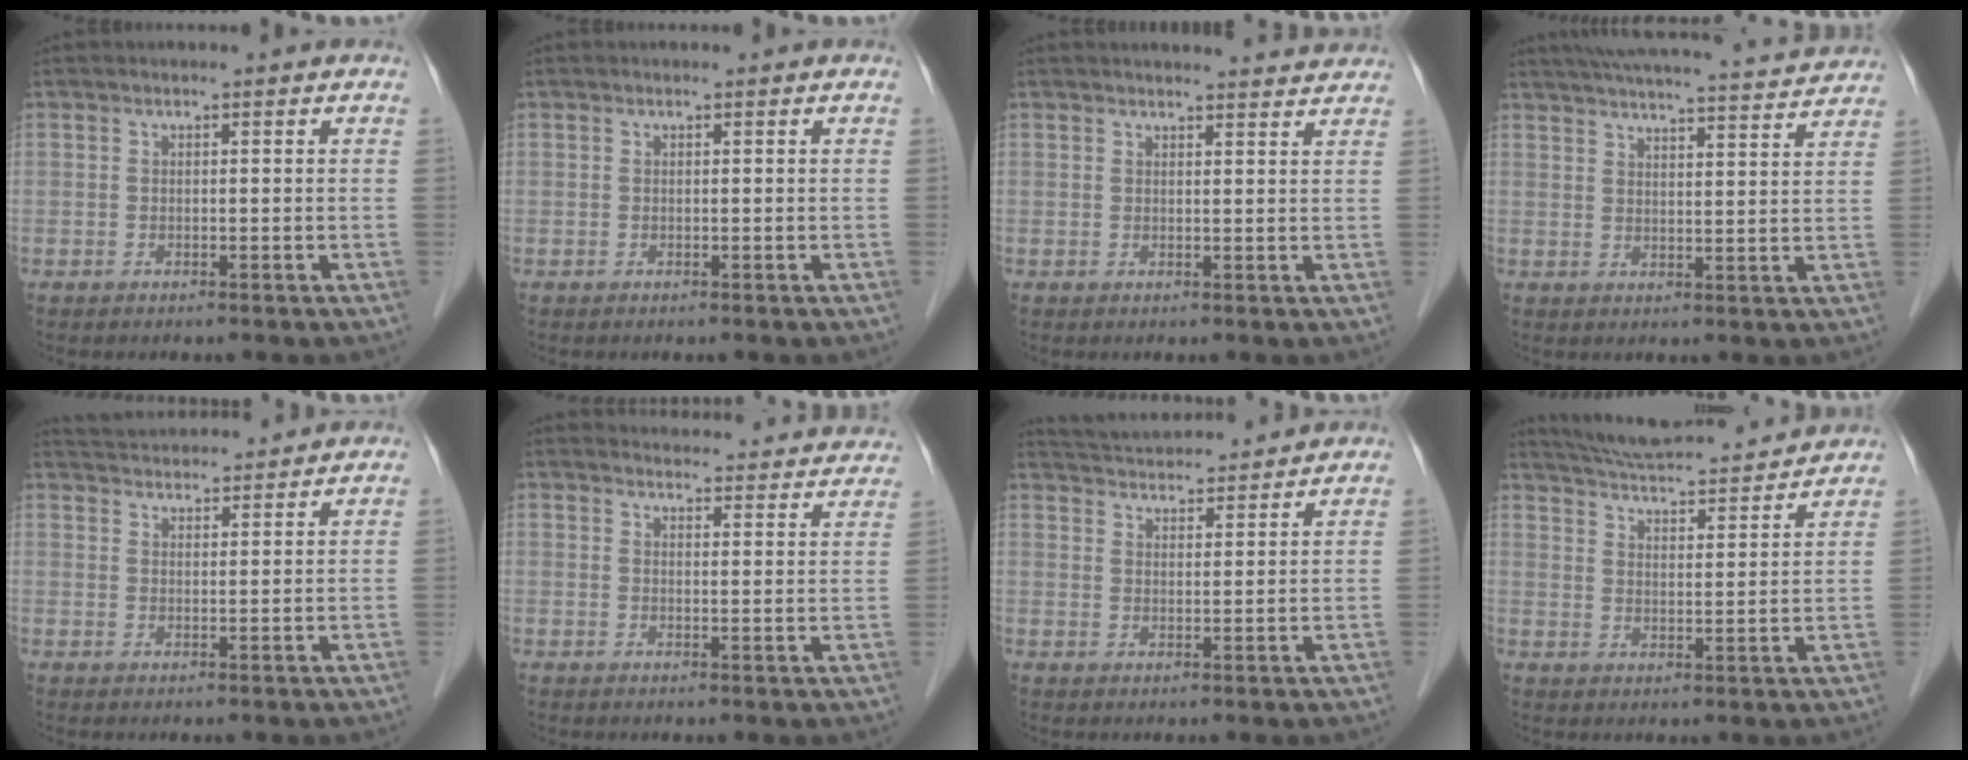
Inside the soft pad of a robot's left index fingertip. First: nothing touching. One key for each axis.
{"total": 0.0}
{"total": 7.8, "fx": 7.6, "fy": 0.6, "fz": 1.7, "tx": -0.015, "ty": 0.005, "tz": 0.073}
{"total": 21.1, "fx": 19.7, "fy": 1.6, "fz": 7.4, "tx": -0.120, "ty": 0.005, "tz": 0.254}
{"total": 9.5, "fx": 9.2, "fy": 1.1, "fz": 2.1, "tx": -0.040, "ty": 0.028, "tz": 0.136}
{"total": 19.2, "fx": 18.8, "fy": 3.1, "fz": 3.0, "tx": -0.023, "ty": -0.028, "tz": 0.207}
{"total": 12.0, "fx": 11.5, "fy": 1.6, "fz": 3.1, "tx": -0.059, "ty": 0.026, "tz": 0.172}
{"total": 17.6, "fx": 16.6, "fy": 1.9, "fz": 5.6, "tx": -0.092, "ty": 0.017, "tz": 0.238}